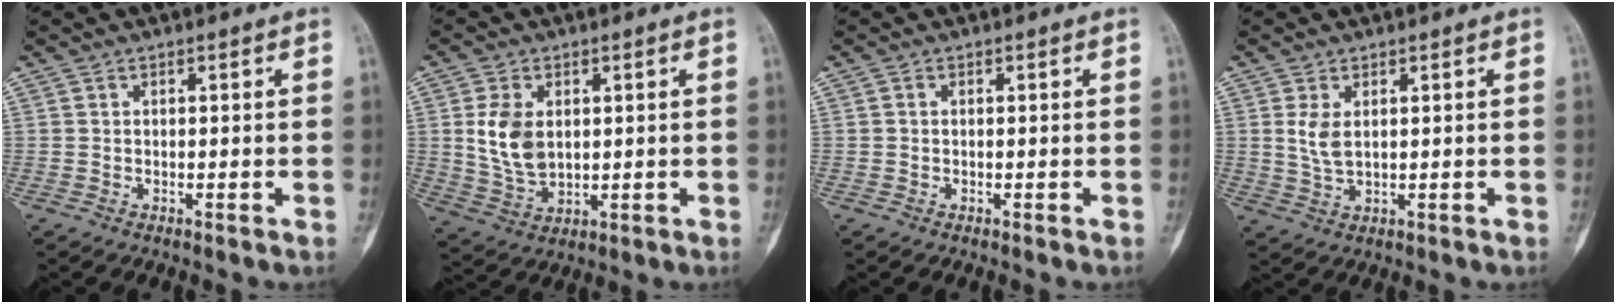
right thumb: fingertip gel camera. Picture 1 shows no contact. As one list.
[{"total": 8.4, "force": [1.6, 5.4, 6.2], "torque": [-0.110, -0.009, 0.042]}, {"total": 0.0}, {"total": 3.9, "force": [1.1, 1.9, 3.1], "torque": [-0.063, -0.007, 0.030]}]